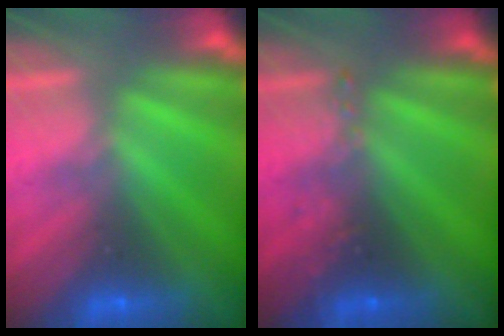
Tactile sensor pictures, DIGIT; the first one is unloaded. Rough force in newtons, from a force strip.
{"total": 2.5}